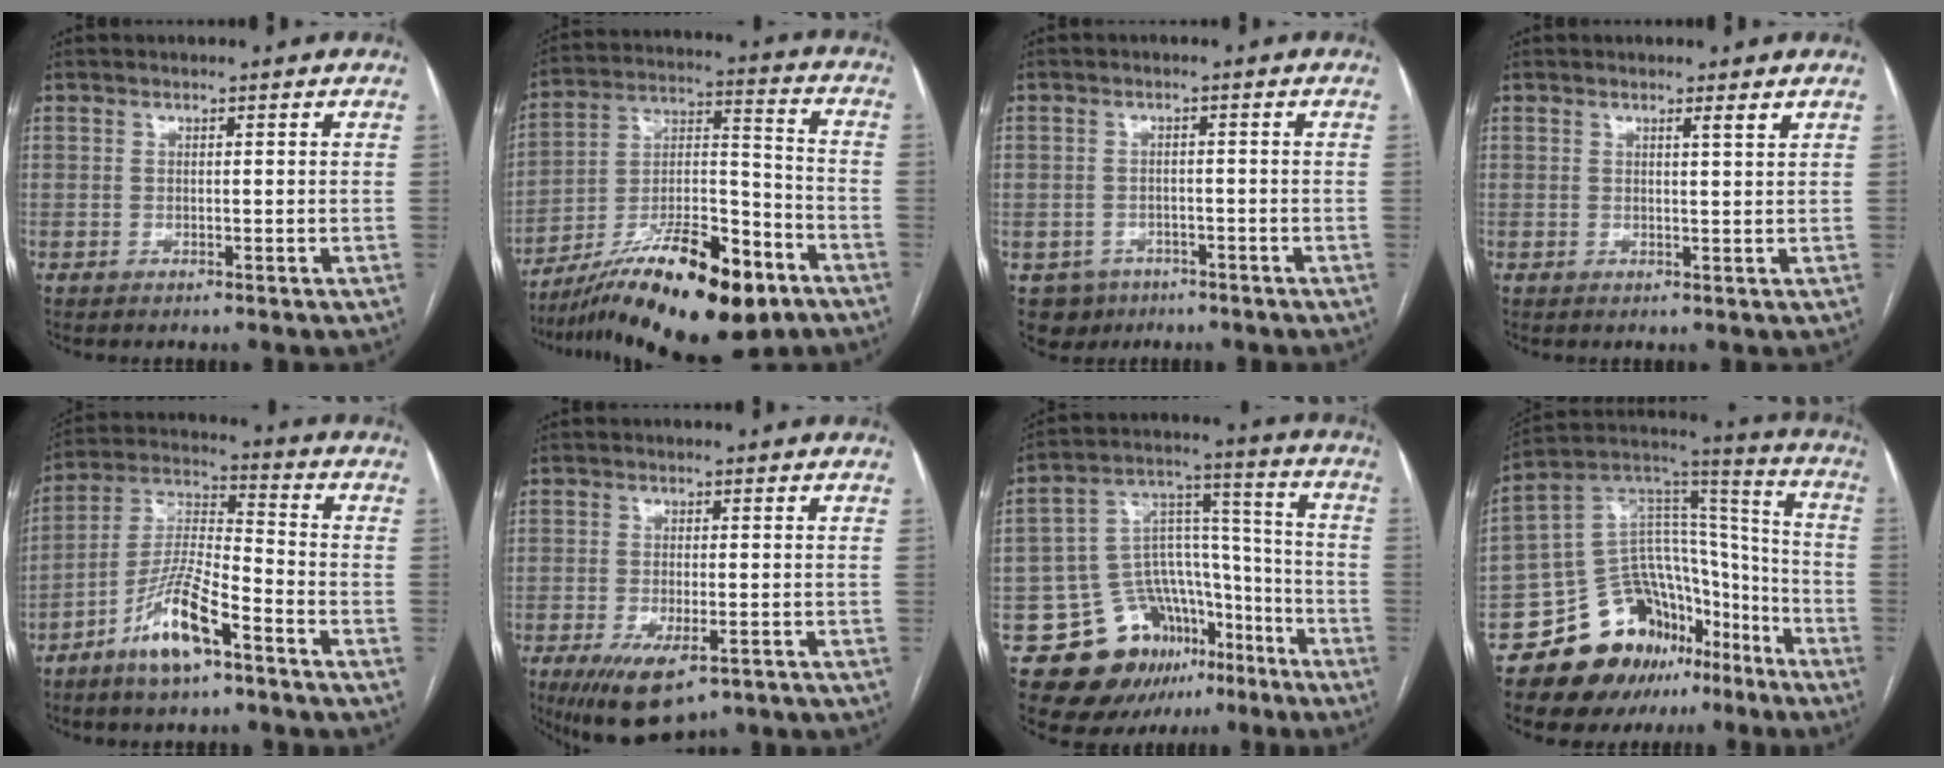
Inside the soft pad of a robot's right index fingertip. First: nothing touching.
{"total": 22.7, "force": [-14.6, 6.0, 16.4], "torque": [-0.253, 0.005, -0.237]}
{"total": 4.7, "force": [-2.5, 3.9, 0.3], "torque": [-0.001, 0.009, -0.033]}
{"total": 1.3, "force": [1.0, -0.3, 0.8], "torque": [-0.019, -0.005, 0.016]}
{"total": 11.4, "force": [-6.8, 2.2, 9.0], "torque": [-0.186, -0.005, -0.130]}
{"total": 8.7, "force": [-5.0, 3.2, 6.4], "torque": [-0.108, -0.018, -0.074]}
{"total": 16.8, "force": [-10.4, 11.1, 7.3], "torque": [-0.105, 0.083, -0.156]}
{"total": 18.9, "force": [-13.0, 11.3, 7.7], "torque": [-0.108, 0.099, -0.207]}